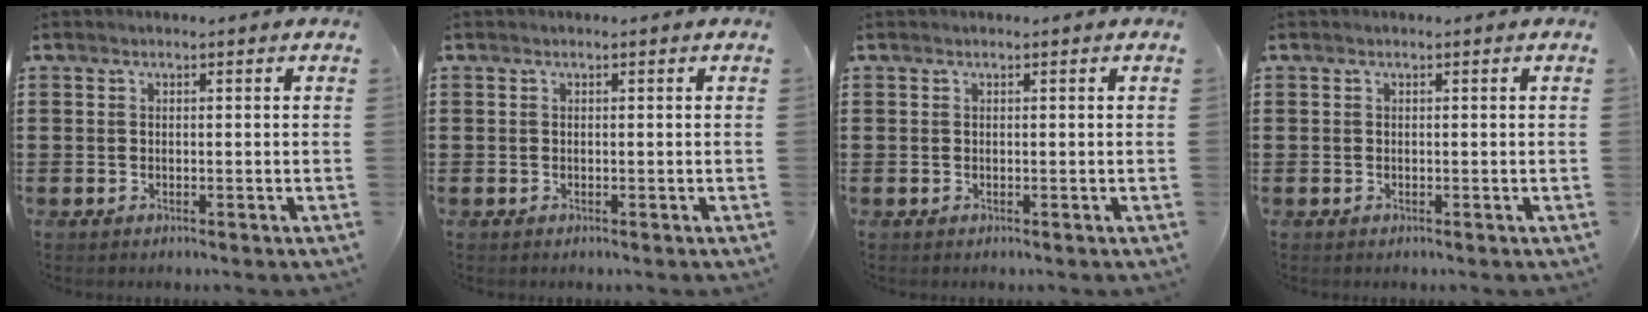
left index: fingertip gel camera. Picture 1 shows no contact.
{"total": 0.0}
{"total": 0.0}
{"total": 0.0}